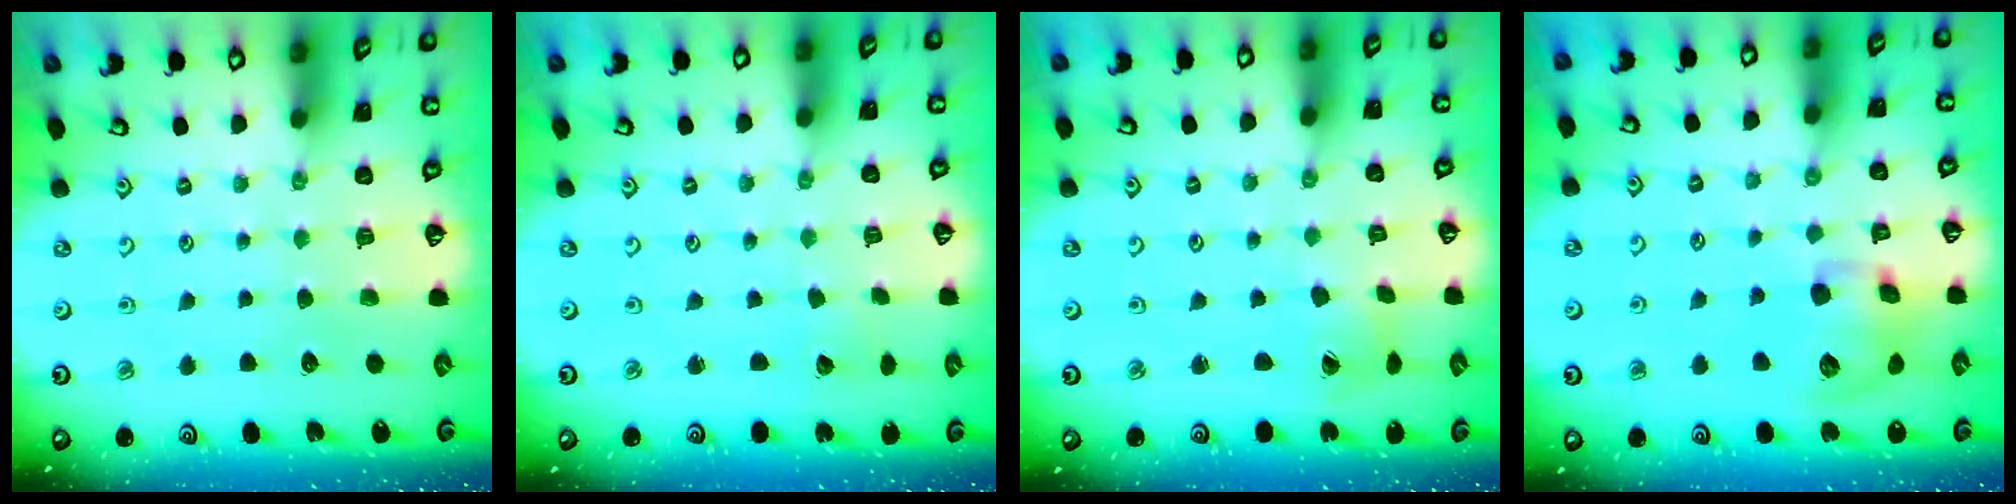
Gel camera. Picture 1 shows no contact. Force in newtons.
{"total": 1.8, "press": 1.8, "slide": 0.0}
{"total": 2.7, "press": 2.6, "slide": 0.4}
{"total": 12.1, "press": 12.0, "slide": 1.9}